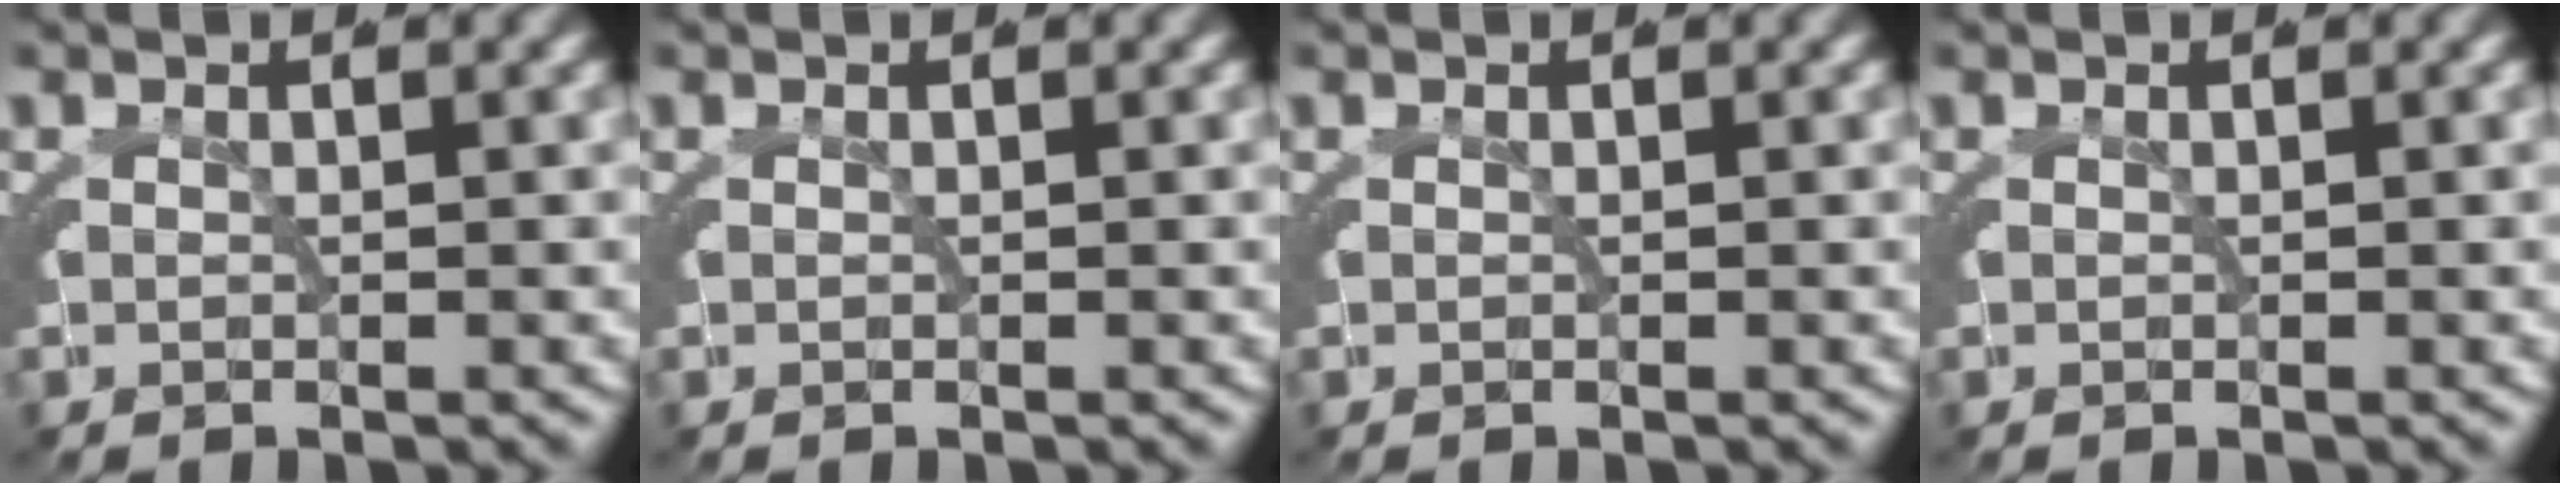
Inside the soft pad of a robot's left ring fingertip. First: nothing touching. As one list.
[{"total": 0.0}, {"total": 0.0}, {"total": 0.0}]